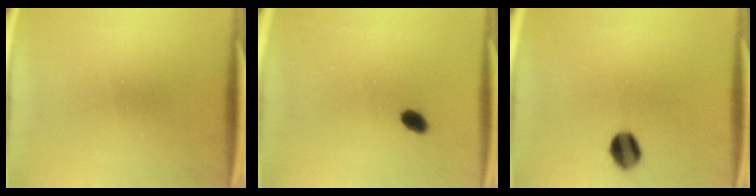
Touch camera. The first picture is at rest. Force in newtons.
{"total": 2.4}
{"total": 6.2}